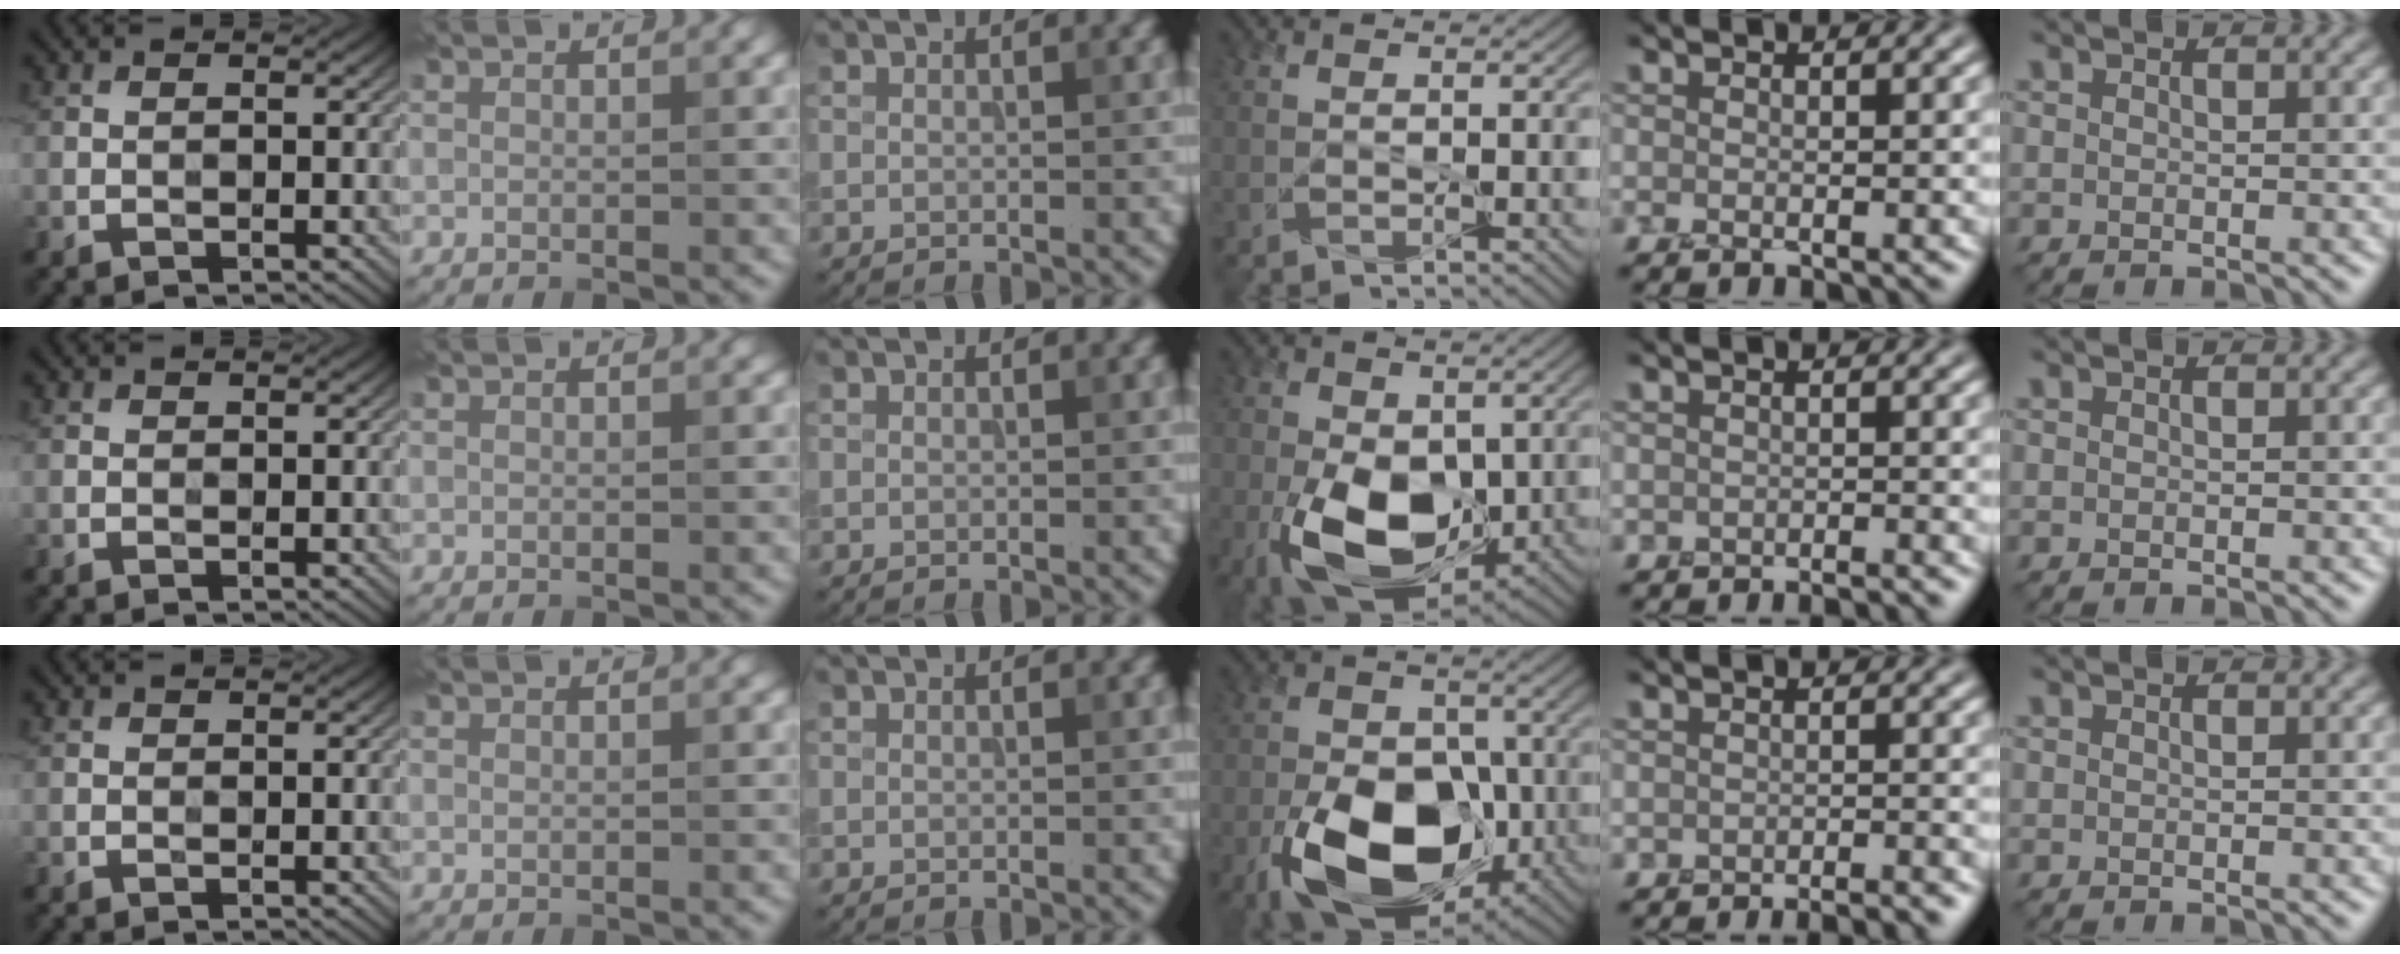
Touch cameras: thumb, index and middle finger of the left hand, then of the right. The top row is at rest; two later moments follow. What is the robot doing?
{"motion": "peel", "object": "bandage"}